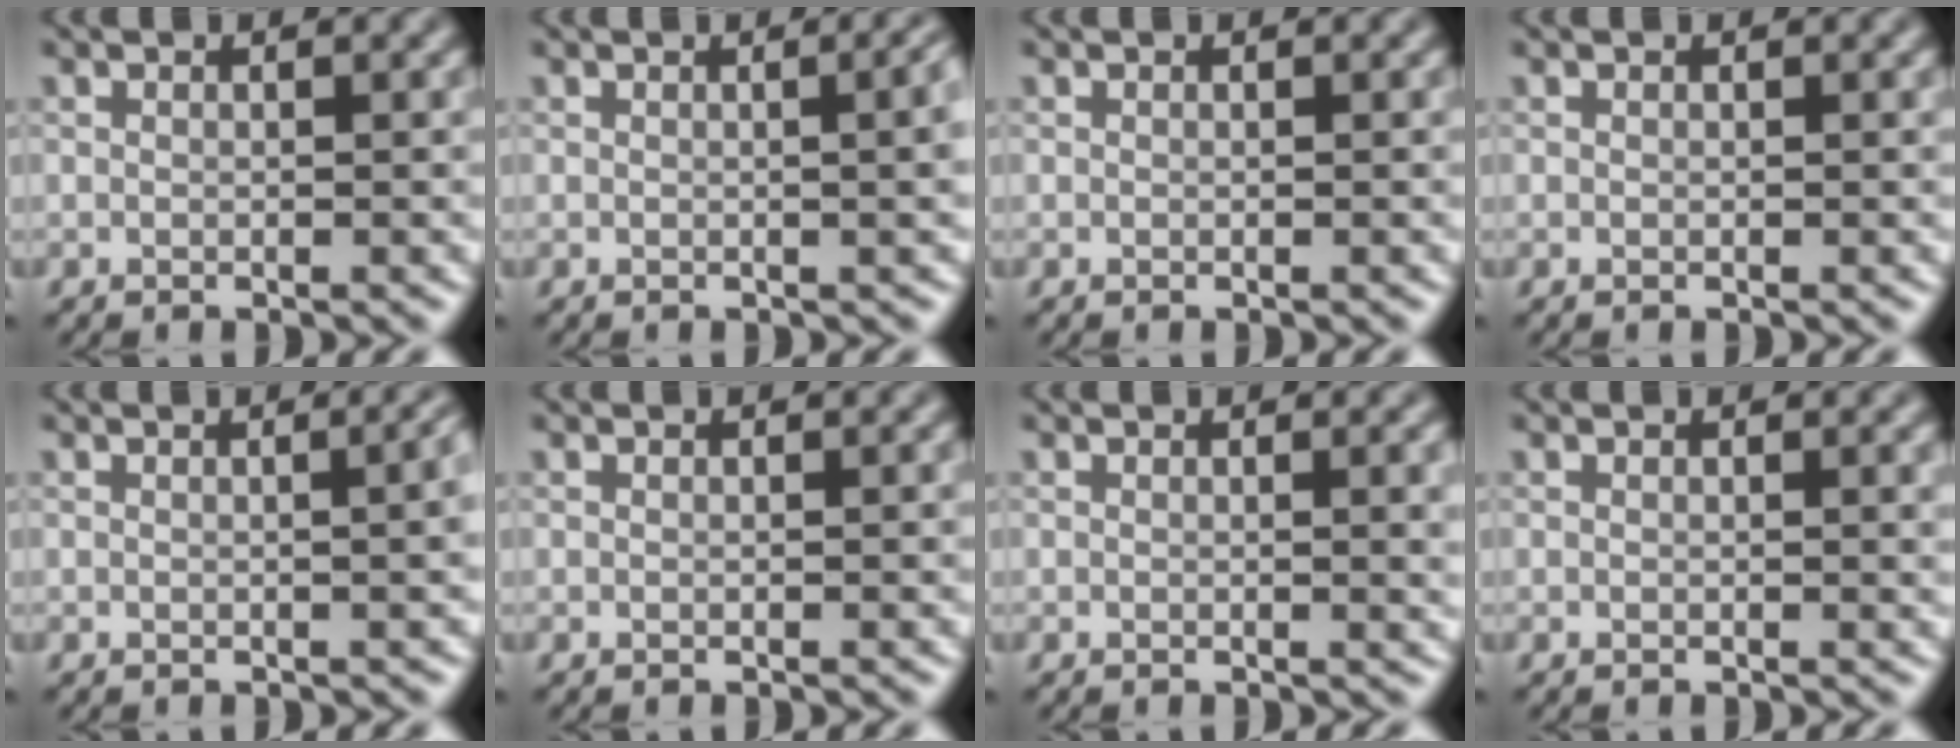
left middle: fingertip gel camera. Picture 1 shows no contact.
{"total": 4.5, "force": [0.3, 2.0, 4.1], "torque": [-0.022, 0.012, 0.002]}
{"total": 0.0}
{"total": 0.0}
{"total": 4.1, "force": [0.2, 1.9, 3.6], "torque": [-0.014, 0.014, 0.002]}
{"total": 0.0}
{"total": 2.2, "force": [0.3, 0.7, 2.1], "torque": [-0.021, 0.001, 0.002]}
{"total": 0.9, "force": [0.3, 0.3, 0.9], "torque": [-0.008, 0.000, 0.002]}